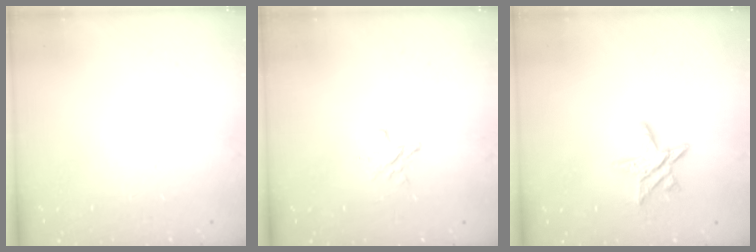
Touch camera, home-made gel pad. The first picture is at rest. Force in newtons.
{"total": 3.3, "press": 3.3, "slide": 0.4}
{"total": 9.0, "press": 9.0, "slide": 0.4}